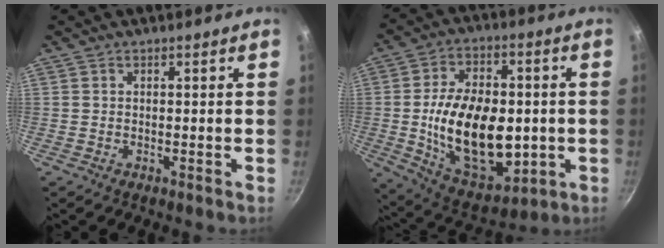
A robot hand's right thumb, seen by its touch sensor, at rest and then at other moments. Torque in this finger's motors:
{"motor_torque": [-0.47, 2.00, 2.34, -0.41, 0.19]}